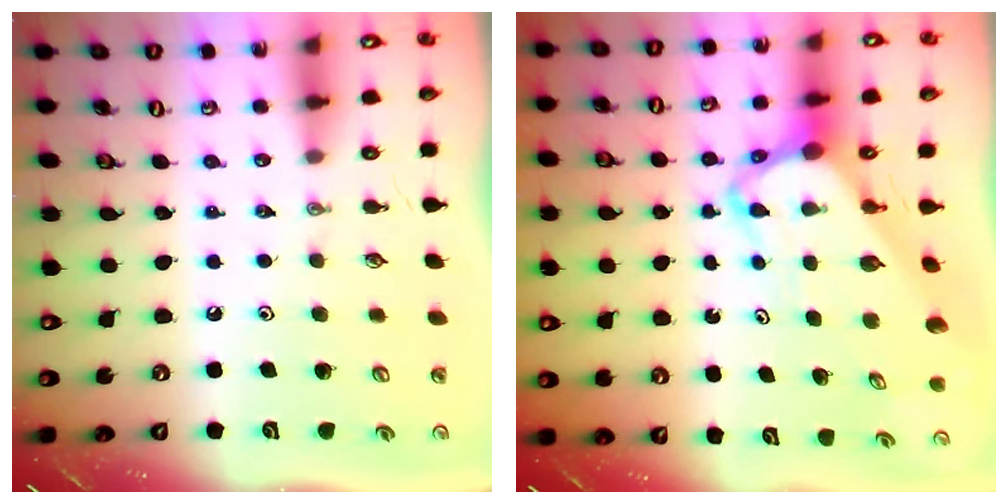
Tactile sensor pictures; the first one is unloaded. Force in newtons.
{"total": 4.7, "press": 4.7, "slide": 0.2}